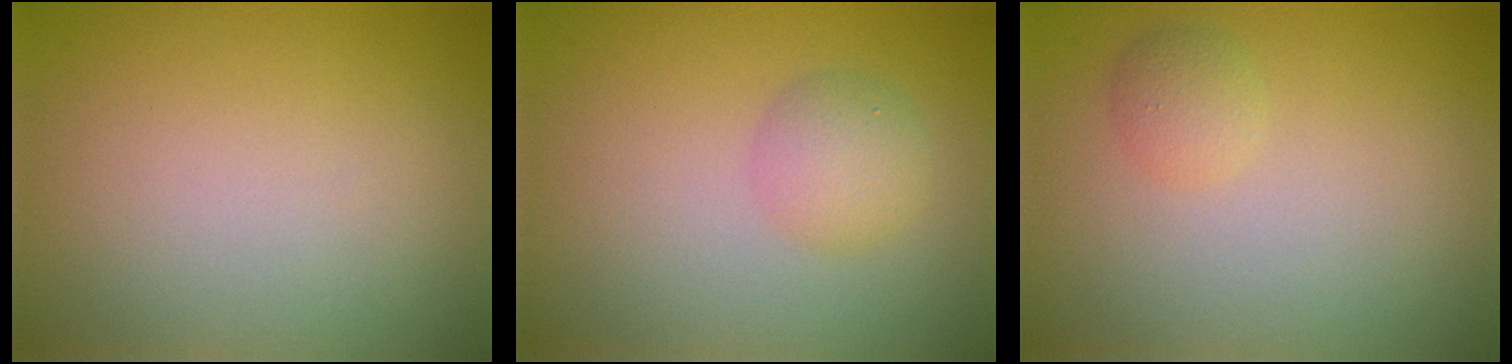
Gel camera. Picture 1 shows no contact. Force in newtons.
{"total": 2.4, "press": 2.4, "slide": 0.0}
{"total": 1.3, "press": 1.3, "slide": 0.1}